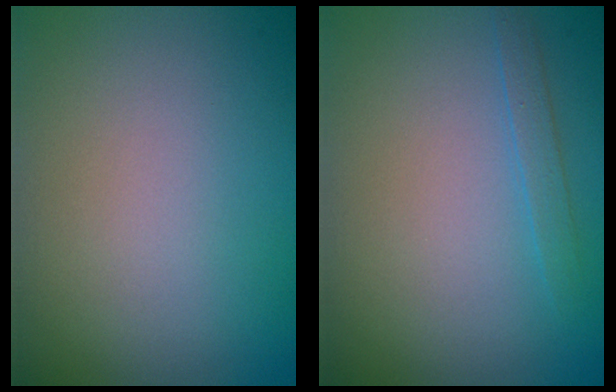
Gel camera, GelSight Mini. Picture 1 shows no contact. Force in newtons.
{"total": 1.1, "press": 1.1, "slide": 0.1}